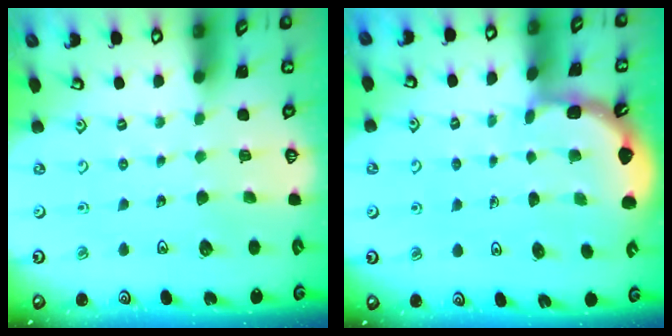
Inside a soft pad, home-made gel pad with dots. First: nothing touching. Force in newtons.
{"total": 2.1, "press": 2.1, "slide": 0.2}